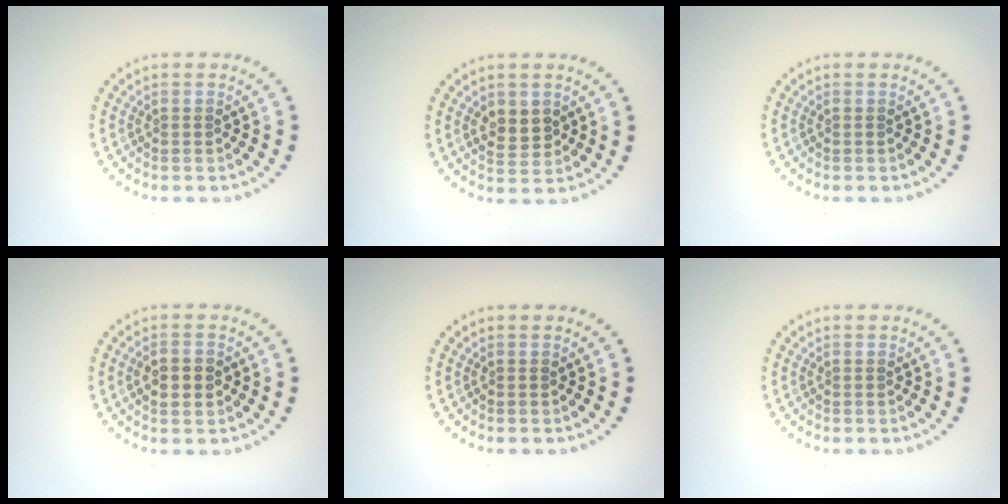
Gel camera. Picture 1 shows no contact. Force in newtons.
{"total": 2.4, "press": 2.4, "slide": 0.3}
{"total": 0.0}
{"total": 2.5, "press": 2.4, "slide": 0.2}
{"total": 0.0}
{"total": 0.0}